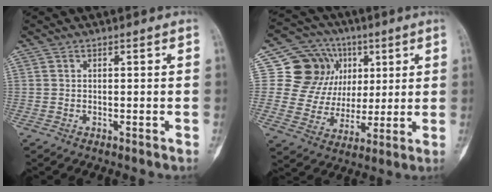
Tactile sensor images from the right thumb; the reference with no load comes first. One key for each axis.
{"total": 14.9, "fx": 4.9, "fy": 13.3, "fz": 4.6, "tx": -0.030, "ty": 0.006, "tz": 0.091}